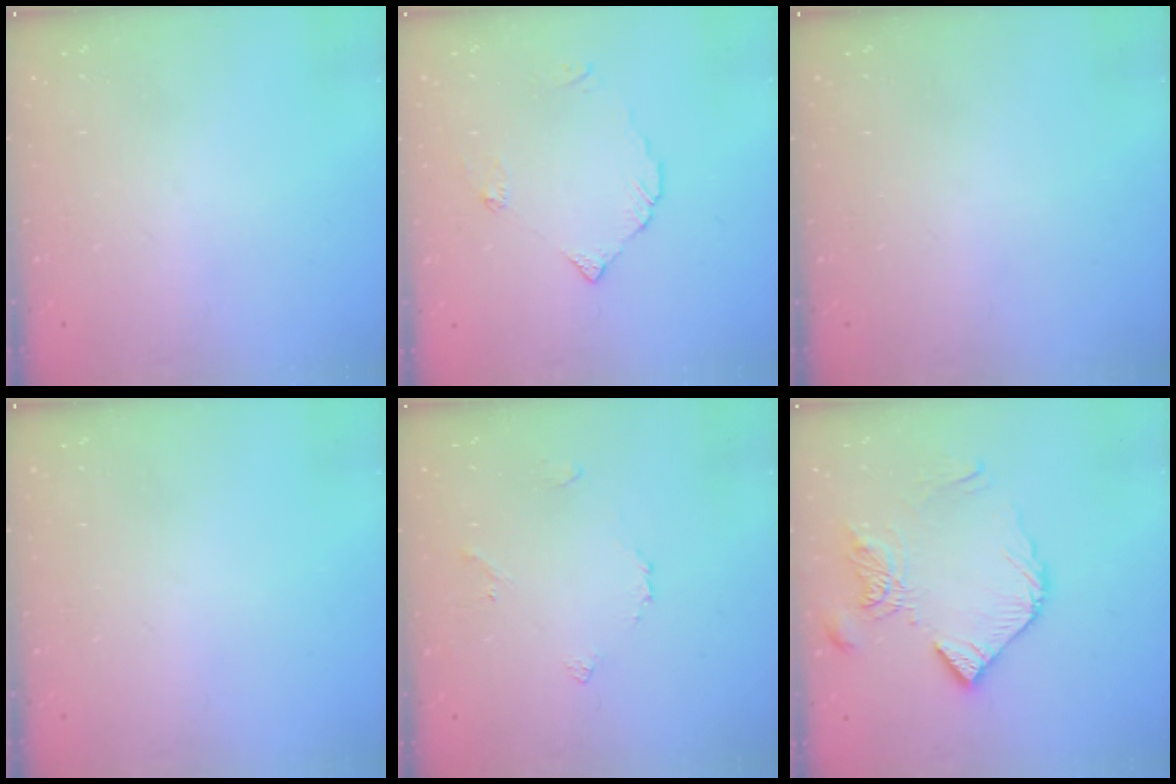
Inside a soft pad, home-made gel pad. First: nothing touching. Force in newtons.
{"total": 3.9, "press": 3.9, "slide": 0.0}
{"total": 0.0}
{"total": 0.0}
{"total": 3.6, "press": 3.5, "slide": 0.8}
{"total": 13.1, "press": 13.0, "slide": 1.1}